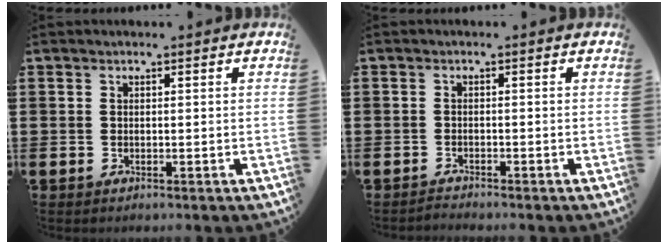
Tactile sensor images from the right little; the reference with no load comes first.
{"total": 0.9, "force": [-0.9, -0.1, 0.0], "torque": [-0.001, -0.001, -0.019]}